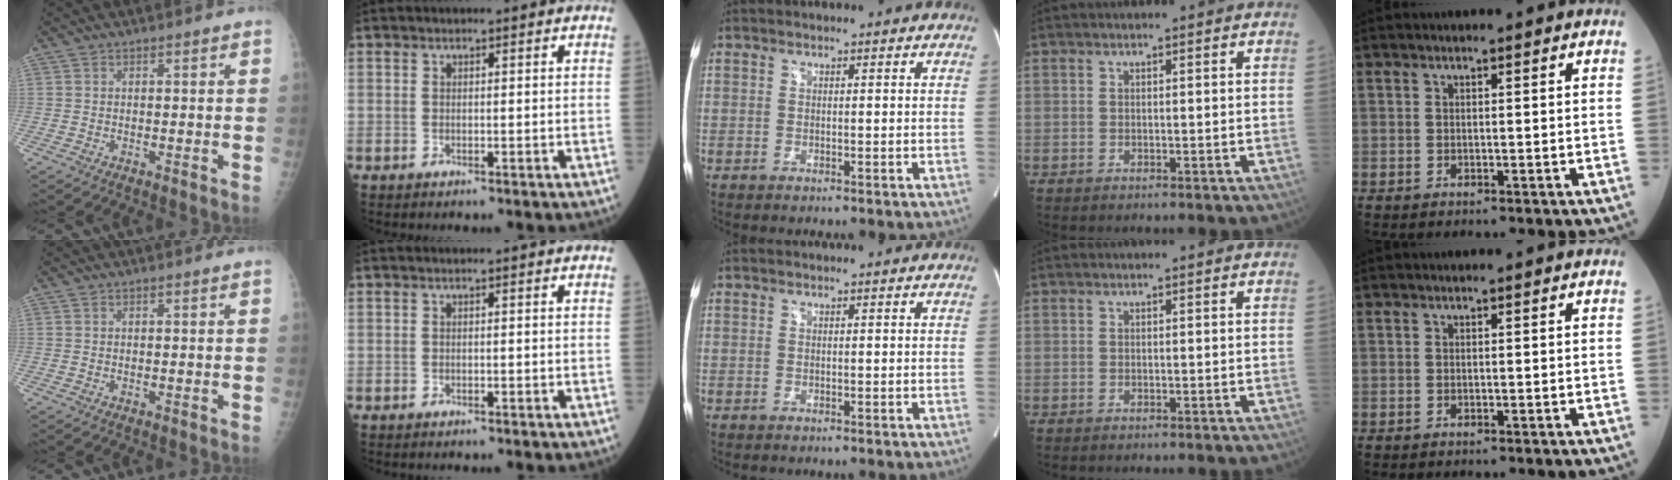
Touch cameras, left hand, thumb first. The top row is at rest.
{}